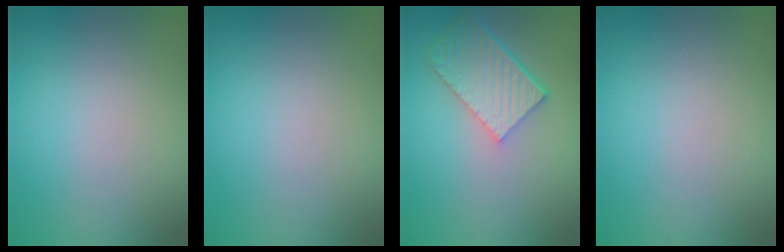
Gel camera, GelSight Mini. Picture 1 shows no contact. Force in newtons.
{"total": 0.0}
{"total": 5.8, "press": 4.2, "slide": 4.0}
{"total": 0.0}